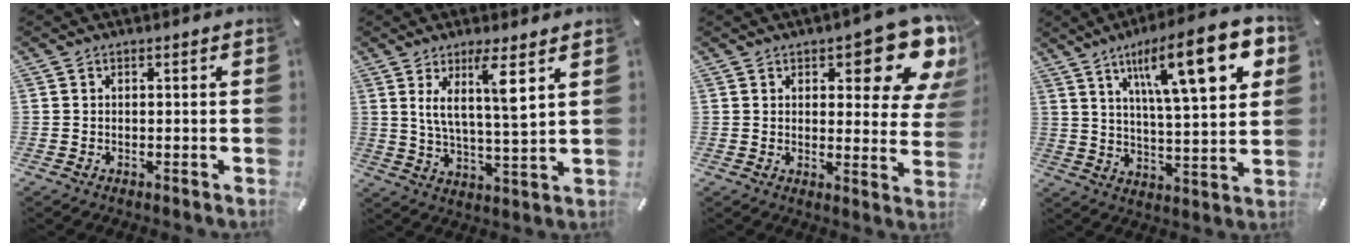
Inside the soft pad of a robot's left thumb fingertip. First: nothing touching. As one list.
[{"total": 9.5, "force": [4.7, 1.8, 8.1], "torque": [-0.137, -0.018, 0.073]}, {"total": 14.5, "force": [8.4, 5.7, 10.3], "torque": [-0.120, -0.068, 0.142]}, {"total": 20.8, "force": [9.9, 5.6, 17.4], "torque": [-0.269, -0.040, 0.143]}]